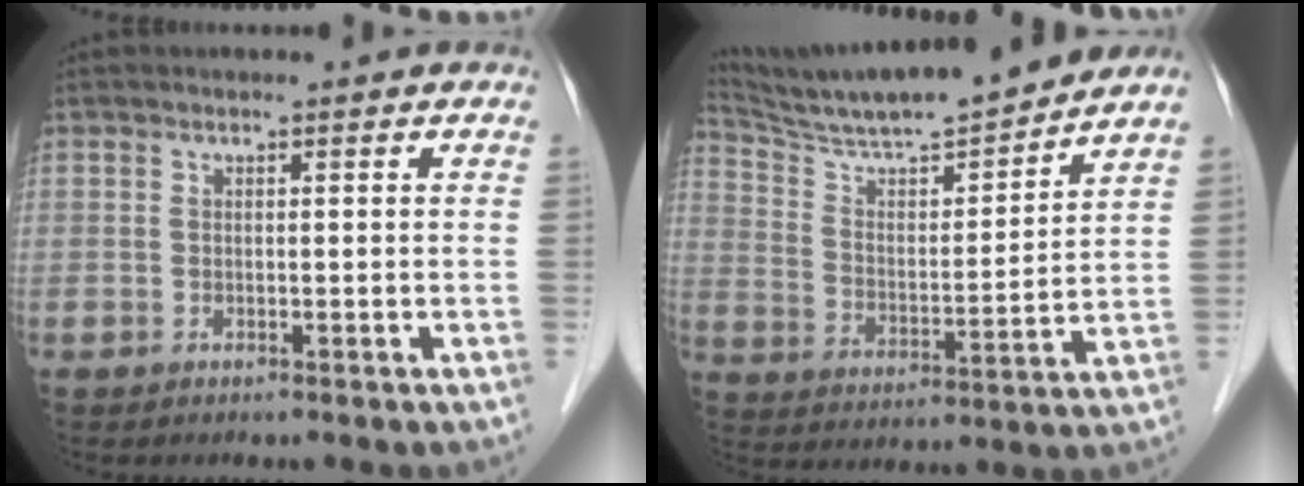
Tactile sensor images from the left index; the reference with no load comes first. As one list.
[{"total": 17.1, "force": [15.7, 0.7, 6.9], "torque": [-0.127, 0.001, 0.261]}]